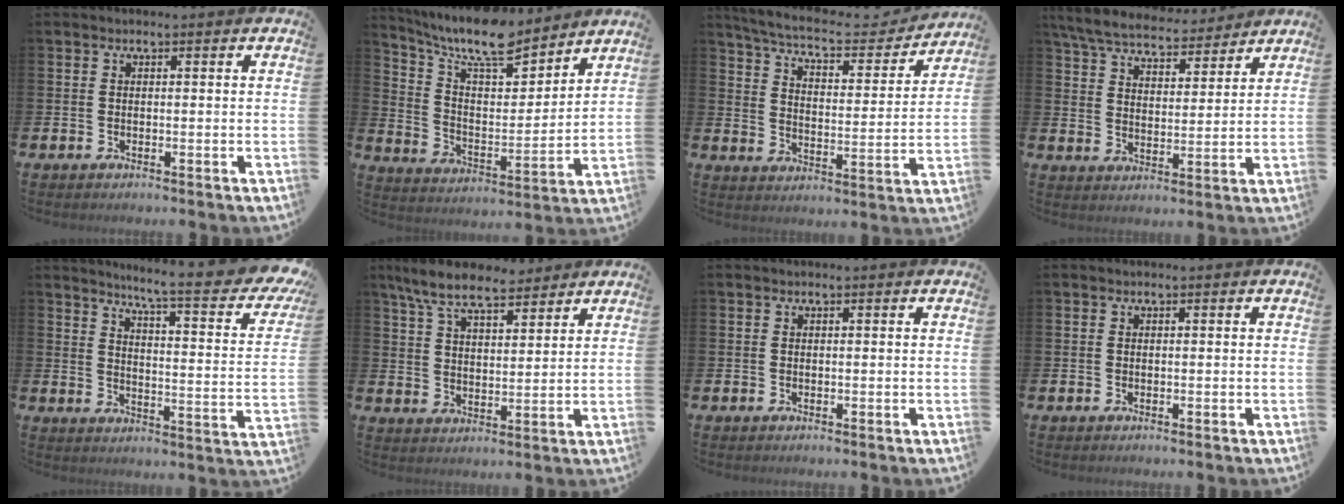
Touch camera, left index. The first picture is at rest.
{"total": 10.8, "force": [9.6, 2.6, 4.2], "torque": [-0.108, -0.064, 0.168]}
{"total": 7.4, "force": [6.7, 1.5, 2.9], "torque": [-0.080, -0.045, 0.110]}
{"total": 6.8, "force": [6.3, 1.7, 1.8], "torque": [-0.066, -0.033, 0.113]}
{"total": 6.8, "force": [5.6, 0.3, 3.9], "torque": [-0.067, -0.056, 0.080]}
{"total": 8.7, "force": [7.8, 2.3, 3.2], "torque": [-0.085, -0.027, 0.143]}
{"total": 0.0}
{"total": 0.0}